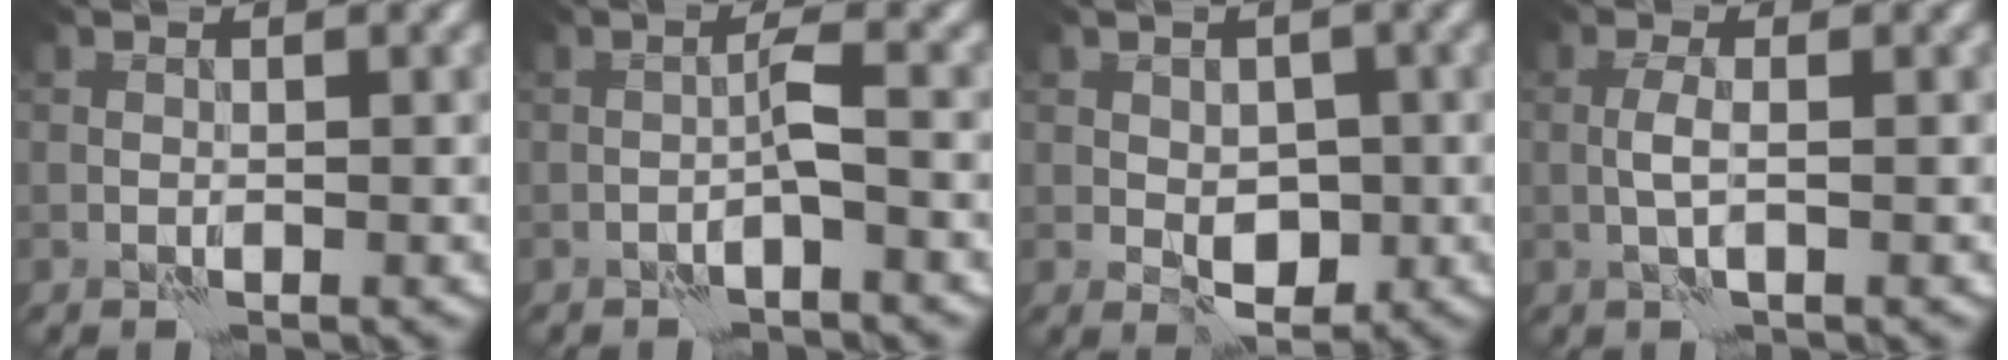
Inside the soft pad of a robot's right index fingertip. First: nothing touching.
{"total": 1.7, "force": [-0.9, -0.4, 1.4], "torque": [-0.027, 0.012, -0.019]}
{"total": 3.7, "force": [-0.7, 2.4, 2.6], "torque": [-0.033, -0.004, -0.013]}
{"total": 1.5, "force": [-0.2, 0.1, 1.5], "torque": [-0.034, 0.005, -0.006]}